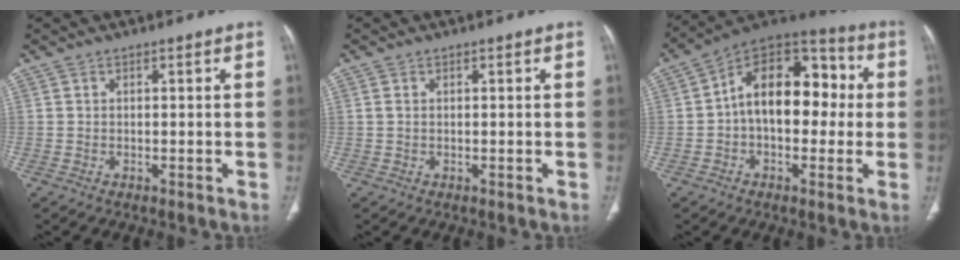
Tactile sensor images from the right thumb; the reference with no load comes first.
{"total": 0.8, "force": [0.2, 0.5, 0.6], "torque": [-0.019, 0.005, 0.006]}
{"total": 17.5, "force": [0.7, 10.9, 13.6], "torque": [-0.168, 0.049, -0.002]}